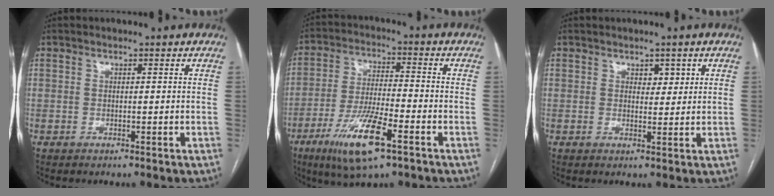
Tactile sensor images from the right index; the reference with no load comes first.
{"total": 12.2, "force": [-6.5, 2.3, 10.1], "torque": [-0.198, -0.018, -0.112]}
{"total": 2.0, "force": [1.1, 1.1, 1.3], "torque": [-0.014, -0.001, 0.017]}